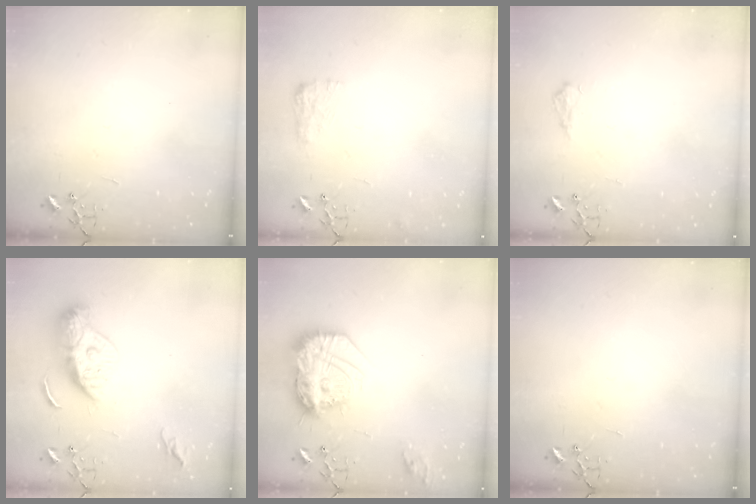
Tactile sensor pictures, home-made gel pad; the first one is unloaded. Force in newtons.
{"total": 8.3, "press": 8.2, "slide": 0.3}
{"total": 7.4, "press": 7.4, "slide": 0.9}
{"total": 11.6, "press": 11.6, "slide": 0.9}
{"total": 20.9, "press": 20.8, "slide": 1.7}
{"total": 0.0}